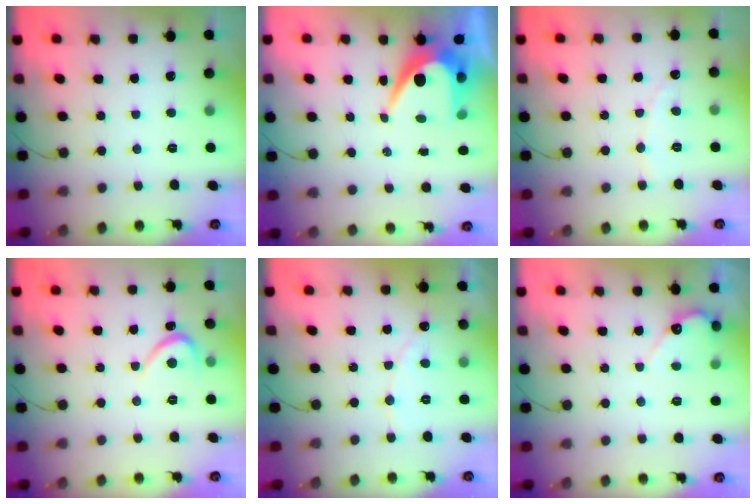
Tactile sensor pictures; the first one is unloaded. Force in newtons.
{"total": 8.6, "press": 8.6, "slide": 0.8}
{"total": 3.3, "press": 3.3, "slide": 0.2}
{"total": 3.2, "press": 3.2, "slide": 0.3}
{"total": 5.4, "press": 5.4, "slide": 0.3}
{"total": 4.7, "press": 4.7, "slide": 0.4}